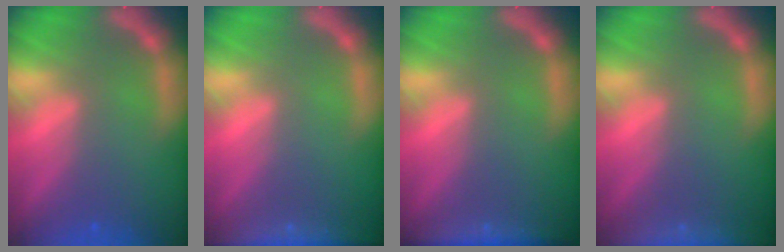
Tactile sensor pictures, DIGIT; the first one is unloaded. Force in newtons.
{"total": 6.5}
{"total": 3.9}
{"total": 8.0}